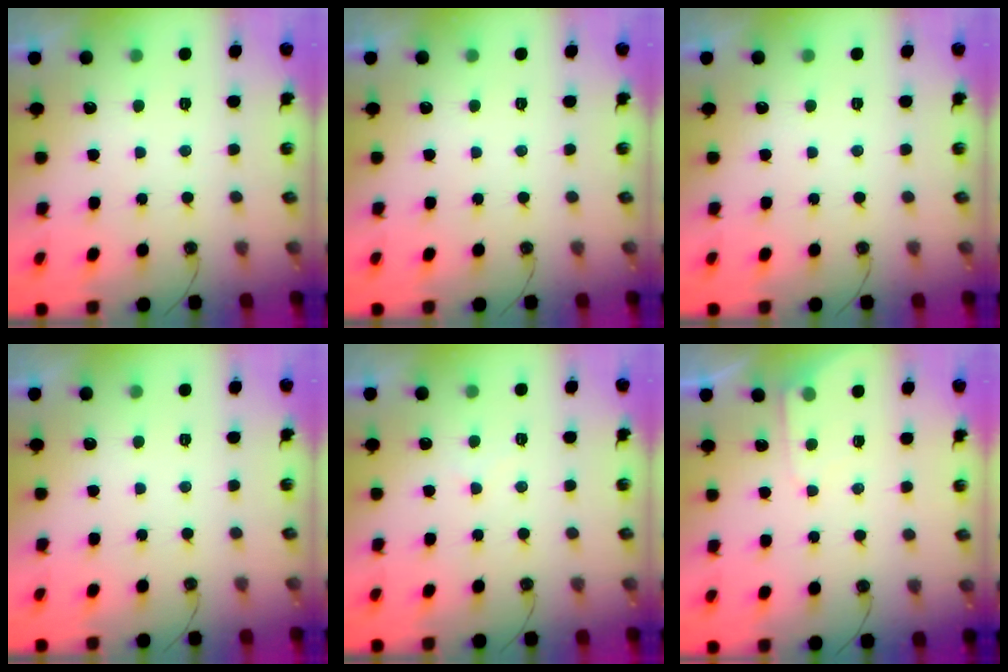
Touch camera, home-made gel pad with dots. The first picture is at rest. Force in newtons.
{"total": 0.0}
{"total": 0.0}
{"total": 0.0}
{"total": 5.0, "press": 5.0, "slide": 0.8}
{"total": 4.8, "press": 4.8, "slide": 0.7}